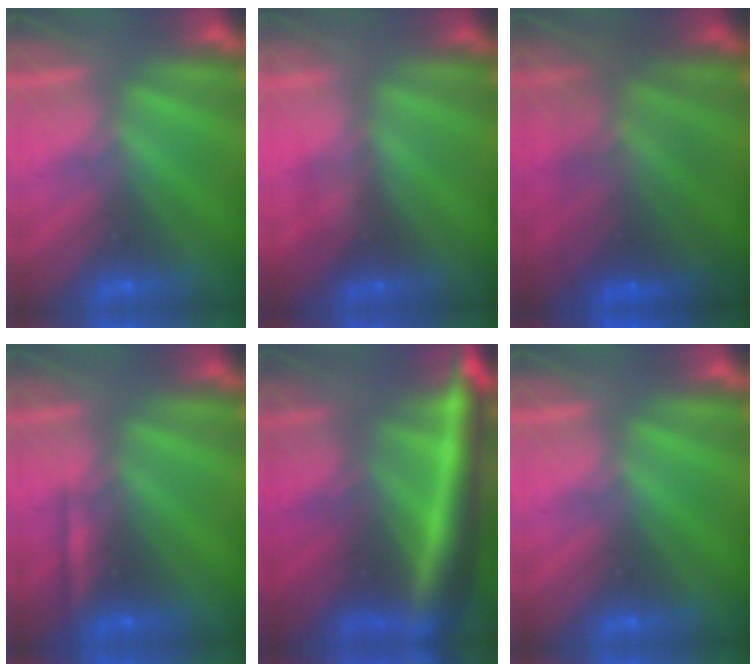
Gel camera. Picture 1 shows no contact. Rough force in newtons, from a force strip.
{"total": 2.0}
{"total": 7.6}
{"total": 2.2}
{"total": 8.6}
{"total": 0.0}